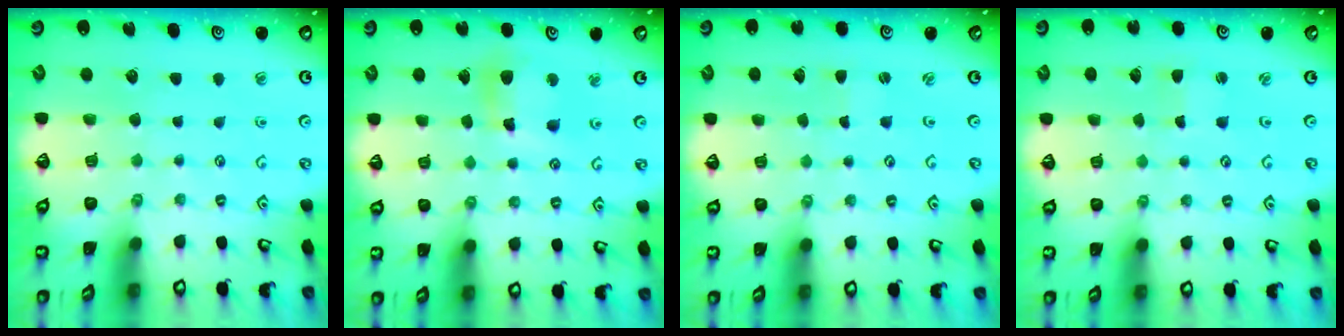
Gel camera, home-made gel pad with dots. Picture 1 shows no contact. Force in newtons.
{"total": 10.7, "press": 10.6, "slide": 1.3}
{"total": 0.0}
{"total": 1.4, "press": 1.4, "slide": 0.0}